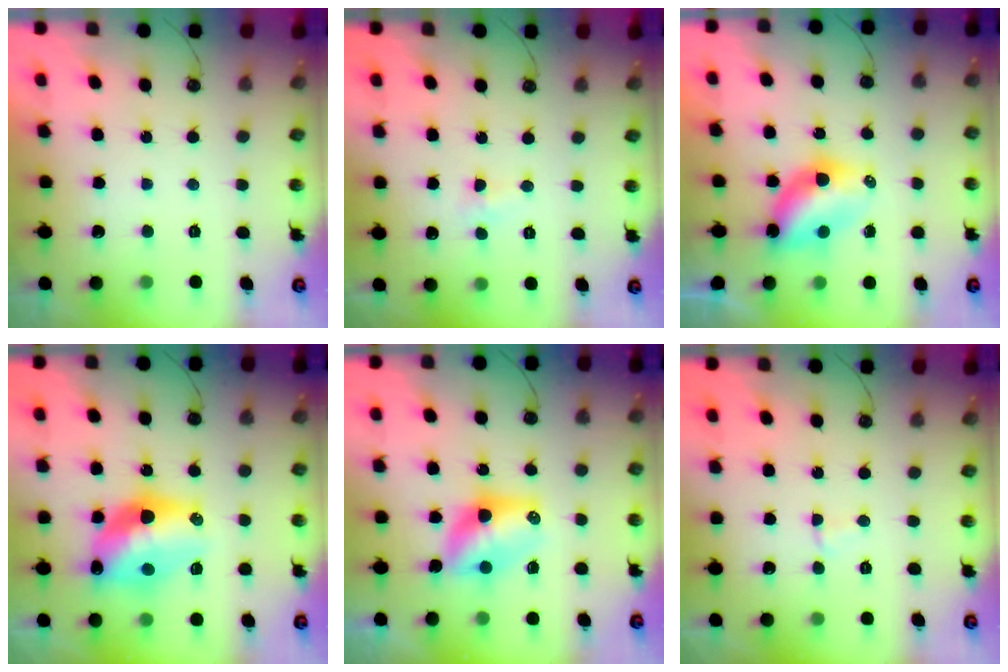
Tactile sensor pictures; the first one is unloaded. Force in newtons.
{"total": 2.4, "press": 2.4, "slide": 0.5}
{"total": 6.1, "press": 6.1, "slide": 0.3}
{"total": 15.3, "press": 15.1, "slide": 2.4}
{"total": 9.1, "press": 8.8, "slide": 2.6}
{"total": 2.3, "press": 2.3, "slide": 0.5}